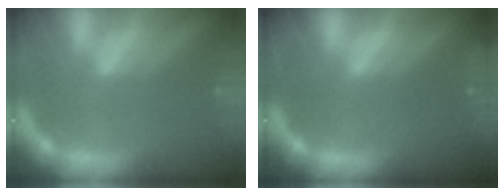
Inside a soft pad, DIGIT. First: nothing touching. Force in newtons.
{"total": 1.9}